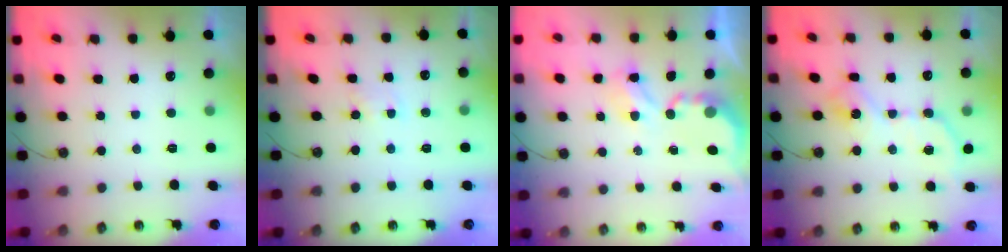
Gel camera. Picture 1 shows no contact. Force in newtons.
{"total": 2.0, "press": 2.0, "slide": 0.3}
{"total": 4.0, "press": 4.0, "slide": 0.3}
{"total": 11.3, "press": 11.3, "slide": 0.4}